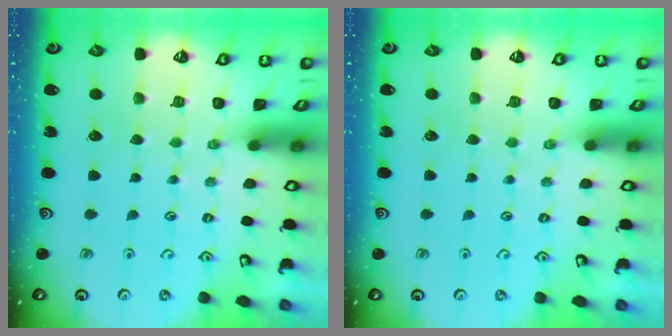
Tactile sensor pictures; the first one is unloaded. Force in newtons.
{"total": 0.0}